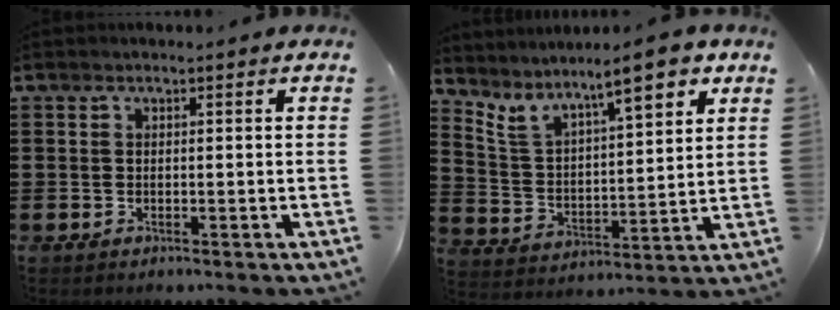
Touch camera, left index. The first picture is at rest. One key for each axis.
{"total": 8.9, "fx": 7.4, "fy": 2.0, "fz": 4.7, "tx": -0.115, "ty": -0.035, "tz": 0.123}